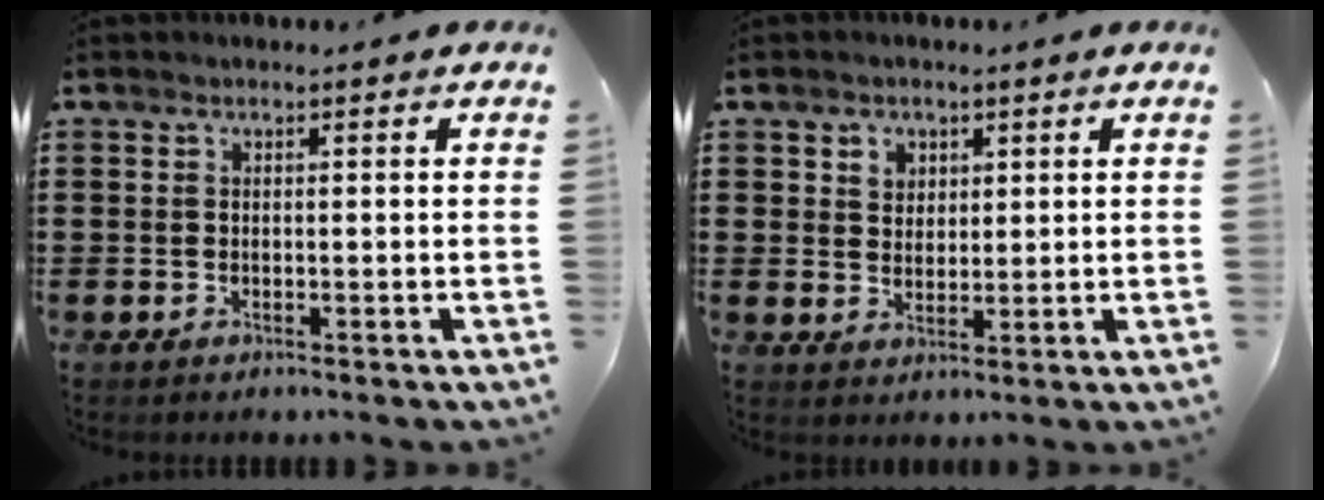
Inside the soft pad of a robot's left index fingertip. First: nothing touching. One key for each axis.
{"total": 2.7, "fx": 1.5, "fy": 2.2, "fz": 0.4, "tx": -0.009, "ty": 0.005, "tz": 0.026}